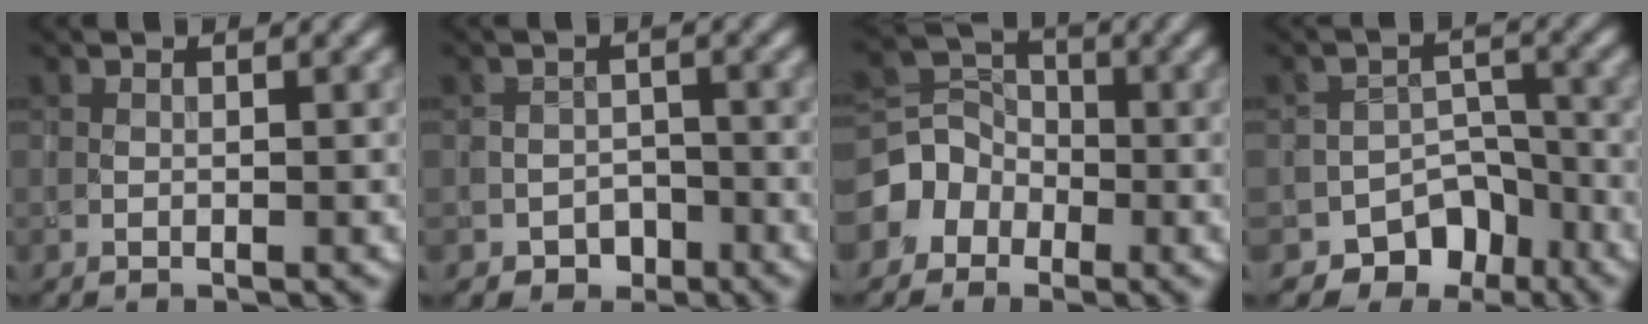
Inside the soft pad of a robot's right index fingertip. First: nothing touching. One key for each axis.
{"total": 2.6, "fx": -1.8, "fy": 1.8, "fz": 0.5, "tx": 0.003, "ty": 0.005, "tz": -0.029}
{"total": 3.8, "fx": -1.8, "fy": 3.2, "fz": 1.0, "tx": -0.009, "ty": 0.010, "tz": -0.045}
{"total": 7.7, "fx": -6.0, "fy": 4.7, "fz": 1.4, "tx": 0.013, "ty": 0.006, "tz": -0.080}